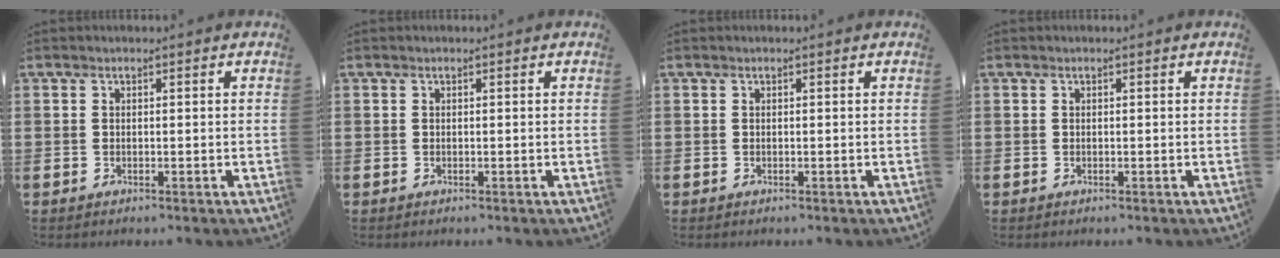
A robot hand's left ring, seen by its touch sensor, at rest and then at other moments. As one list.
[{"total": 0.0}, {"total": 0.0}, {"total": 0.0}]